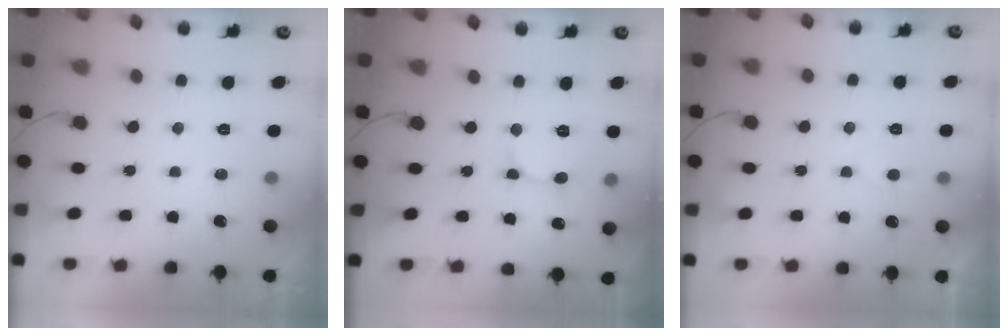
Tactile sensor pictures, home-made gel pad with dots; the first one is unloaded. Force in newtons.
{"total": 2.3, "press": 2.3, "slide": 0.2}
{"total": 4.0, "press": 4.0, "slide": 0.4}